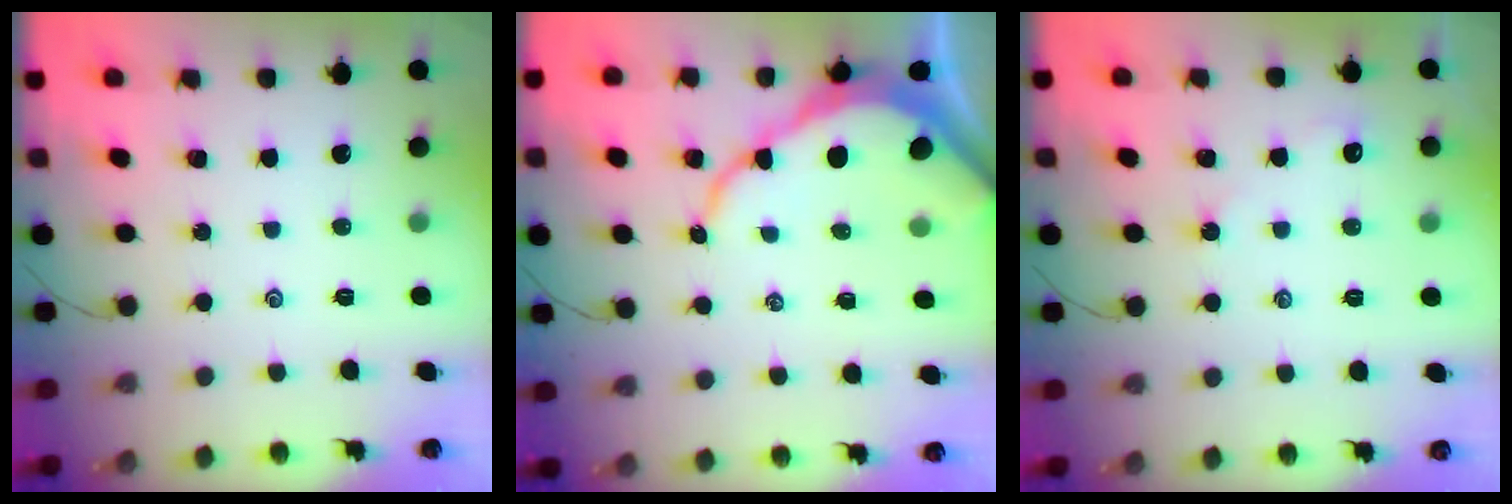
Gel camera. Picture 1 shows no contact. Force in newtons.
{"total": 10.2, "press": 10.1, "slide": 1.1}
{"total": 1.9, "press": 1.8, "slide": 0.4}